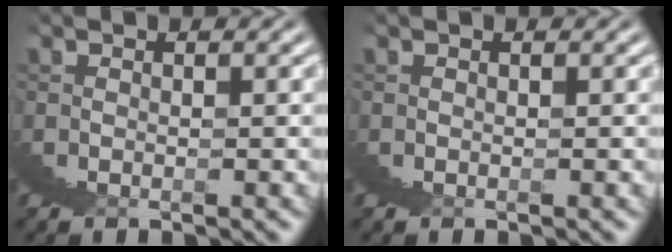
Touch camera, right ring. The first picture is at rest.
{"total": 0.0}